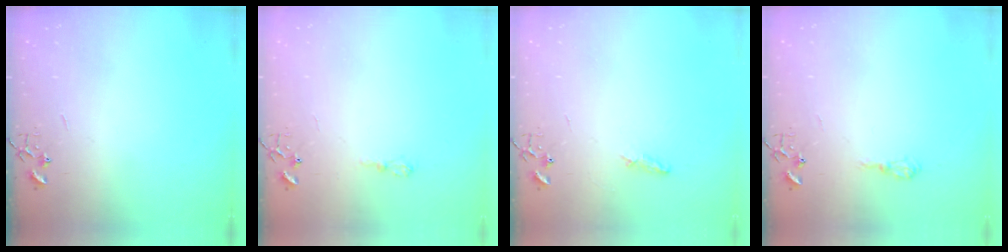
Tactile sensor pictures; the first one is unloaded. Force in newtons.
{"total": 6.0, "press": 6.0, "slide": 0.7}
{"total": 5.9, "press": 5.8, "slide": 0.7}
{"total": 7.2, "press": 7.1, "slide": 0.6}